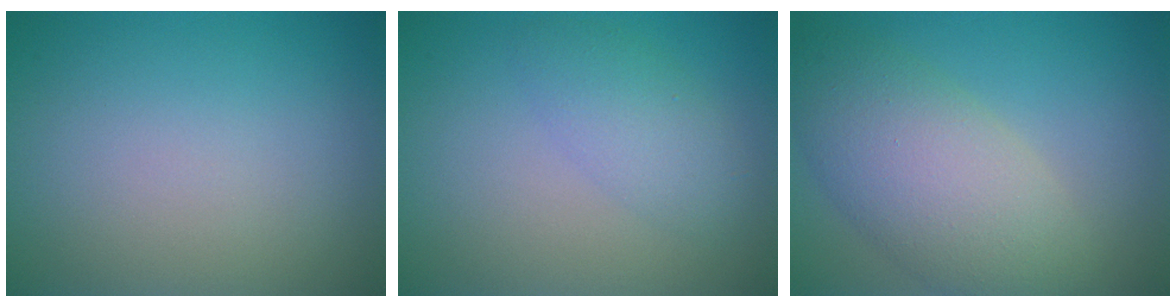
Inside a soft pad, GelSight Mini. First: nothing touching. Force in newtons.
{"total": 2.8, "press": 2.8, "slide": 0.1}
{"total": 7.5, "press": 7.4, "slide": 0.6}